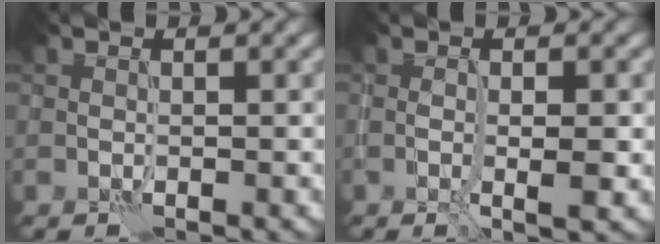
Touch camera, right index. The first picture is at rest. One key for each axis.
{"total": 2.2, "fx": -0.1, "fy": 0.5, "fz": 2.1, "tx": -0.039, "ty": -0.007, "tz": 0.001}